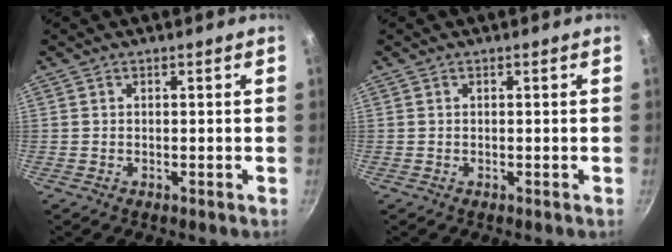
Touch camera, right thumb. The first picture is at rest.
{"total": 0.0}